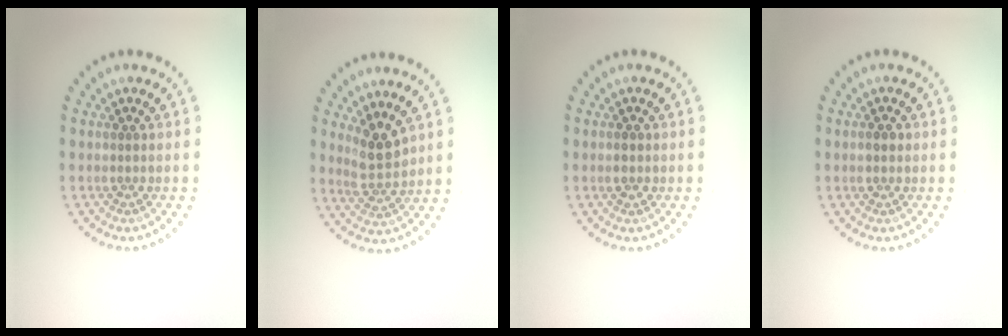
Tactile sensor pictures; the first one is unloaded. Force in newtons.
{"total": 2.9, "press": 2.5, "slide": 1.4}
{"total": 1.3, "press": 1.3, "slide": 0.2}
{"total": 1.4, "press": 1.4, "slide": 0.2}